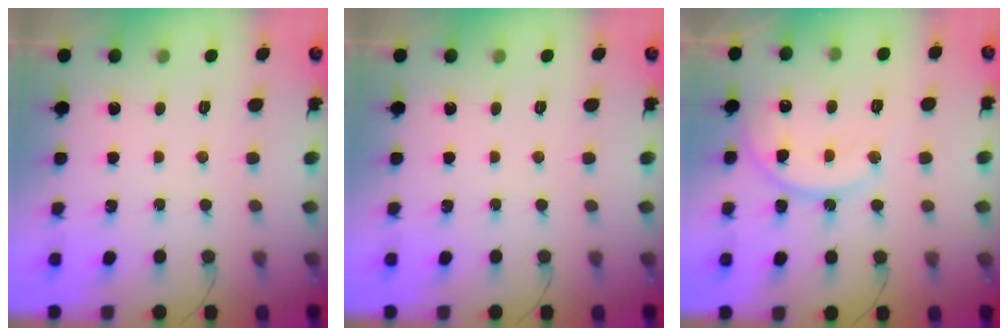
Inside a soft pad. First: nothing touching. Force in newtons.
{"total": 0.0}
{"total": 12.4, "press": 12.4, "slide": 1.0}